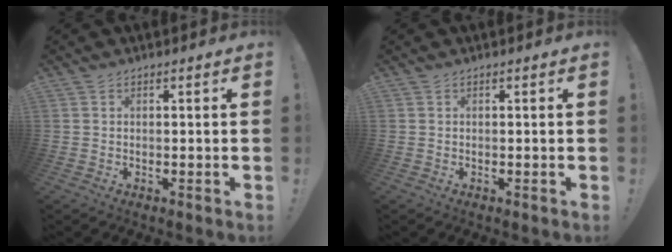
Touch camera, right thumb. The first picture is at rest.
{"total": 0.0}